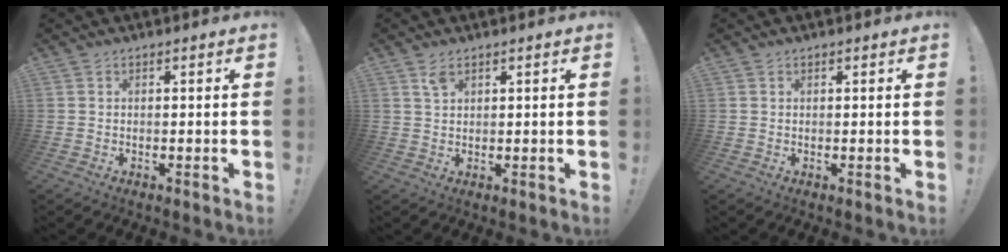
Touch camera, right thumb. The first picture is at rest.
{"total": 3.0, "force": [1.9, 1.5, 1.8], "torque": [-0.030, -0.005, 0.034]}
{"total": 0.5, "force": [0.4, 0.3, -0.1], "torque": [0.006, -0.002, 0.007]}